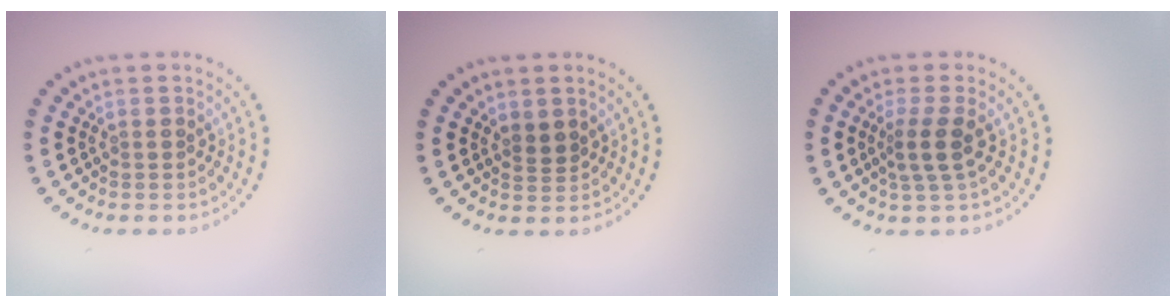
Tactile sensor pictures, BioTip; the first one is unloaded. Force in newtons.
{"total": 1.2, "press": 1.0, "slide": 0.7}
{"total": 2.2, "press": 1.8, "slide": 1.4}